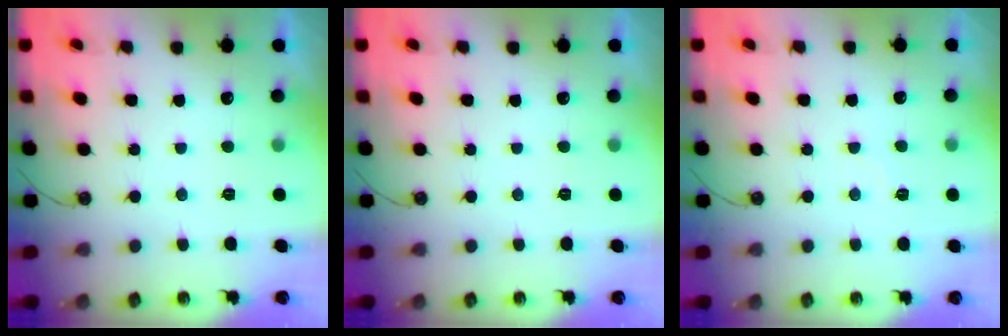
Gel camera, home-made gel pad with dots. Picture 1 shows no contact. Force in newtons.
{"total": 0.0}
{"total": 5.3, "press": 5.2, "slide": 0.8}